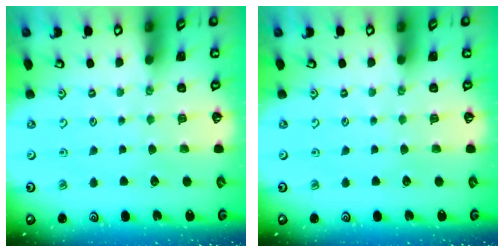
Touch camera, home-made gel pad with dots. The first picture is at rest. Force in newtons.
{"total": 0.0}